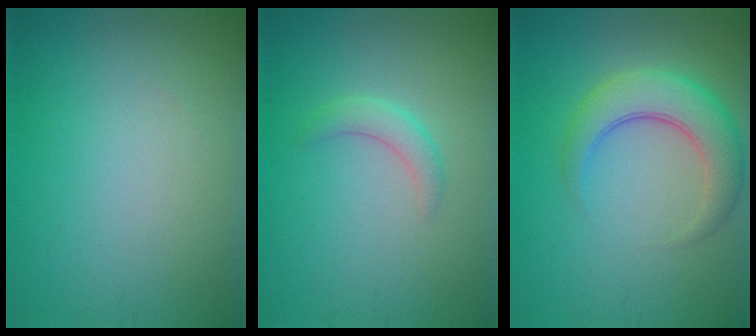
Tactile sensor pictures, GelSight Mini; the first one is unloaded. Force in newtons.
{"total": 1.8, "press": 1.8, "slide": 0.0}
{"total": 5.1, "press": 5.1, "slide": 0.1}